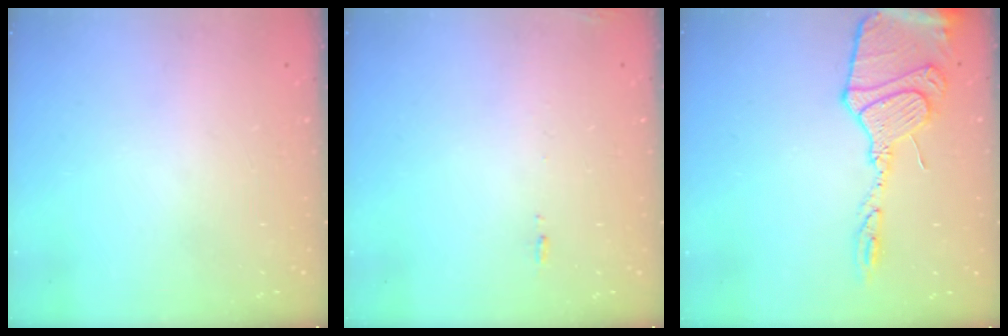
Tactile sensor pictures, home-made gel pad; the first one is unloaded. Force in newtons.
{"total": 6.6, "press": 6.3, "slide": 1.9}
{"total": 16.8, "press": 16.7, "slide": 1.5}